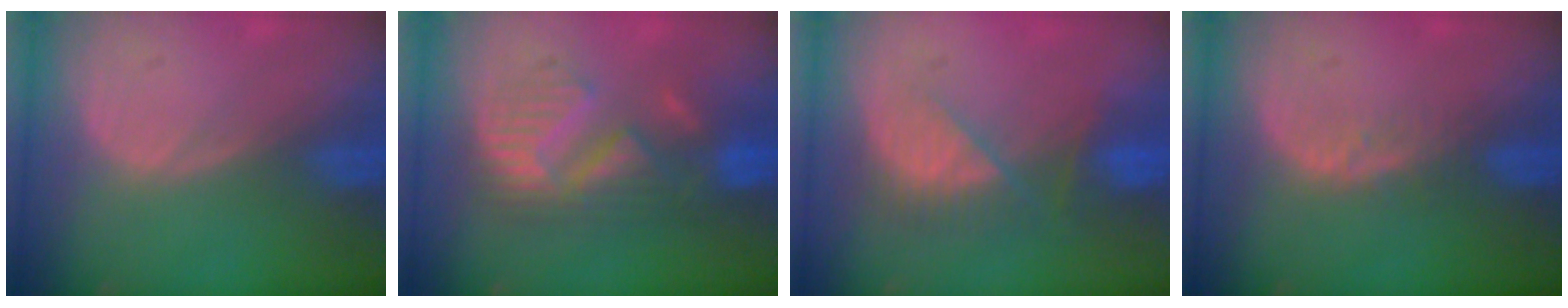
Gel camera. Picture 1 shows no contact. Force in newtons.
{"total": 8.7, "press": 8.7, "slide": 0.6}
{"total": 7.4, "press": 6.6, "slide": 3.3}
{"total": 2.1, "press": 2.1, "slide": 0.2}